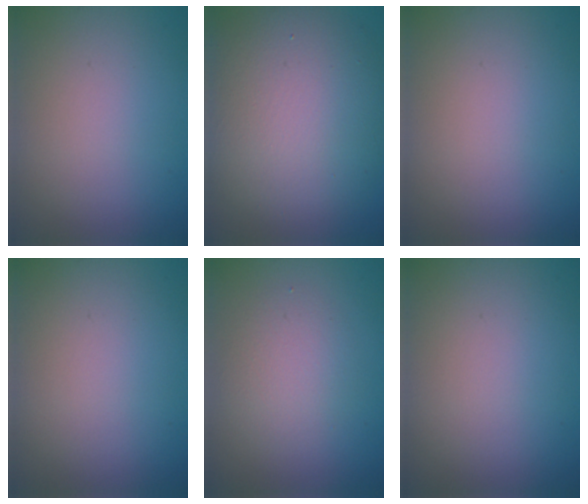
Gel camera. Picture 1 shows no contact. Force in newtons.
{"total": 11.5, "press": 11.5, "slide": 0.6}
{"total": 0.0}
{"total": 0.0}
{"total": 2.8, "press": 2.8, "slide": 0.2}
{"total": 0.0}